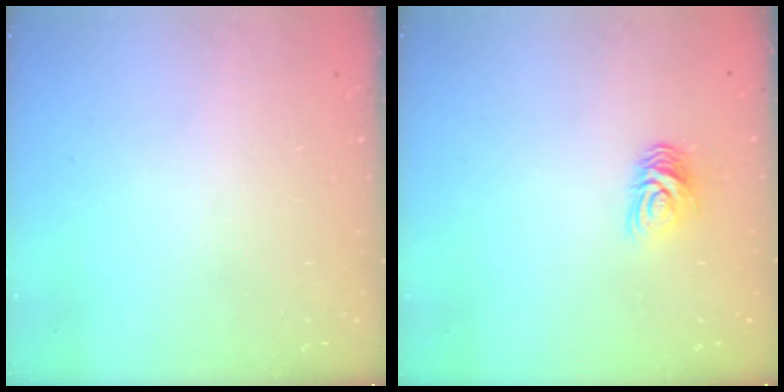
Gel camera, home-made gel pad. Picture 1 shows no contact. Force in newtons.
{"total": 6.6, "press": 6.6, "slide": 0.7}